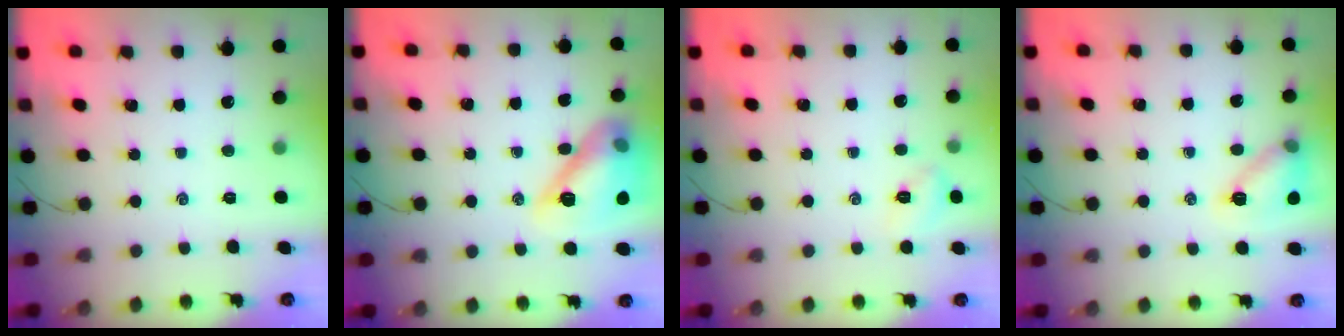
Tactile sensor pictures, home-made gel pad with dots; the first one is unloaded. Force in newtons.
{"total": 16.2, "press": 16.1, "slide": 2.0}
{"total": 5.3, "press": 5.1, "slide": 1.4}
{"total": 11.7, "press": 11.6, "slide": 1.5}